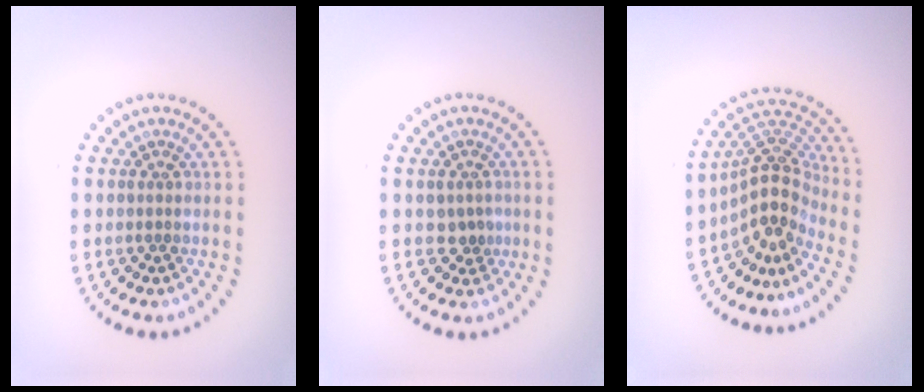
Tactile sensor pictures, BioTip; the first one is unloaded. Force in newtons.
{"total": 1.4, "press": 1.2, "slide": 0.7}
{"total": 4.4, "press": 3.1, "slide": 3.2}